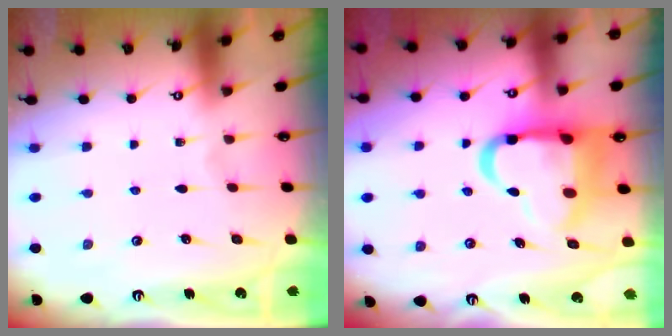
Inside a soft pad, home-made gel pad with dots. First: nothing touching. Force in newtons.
{"total": 16.2, "press": 16.1, "slide": 1.9}